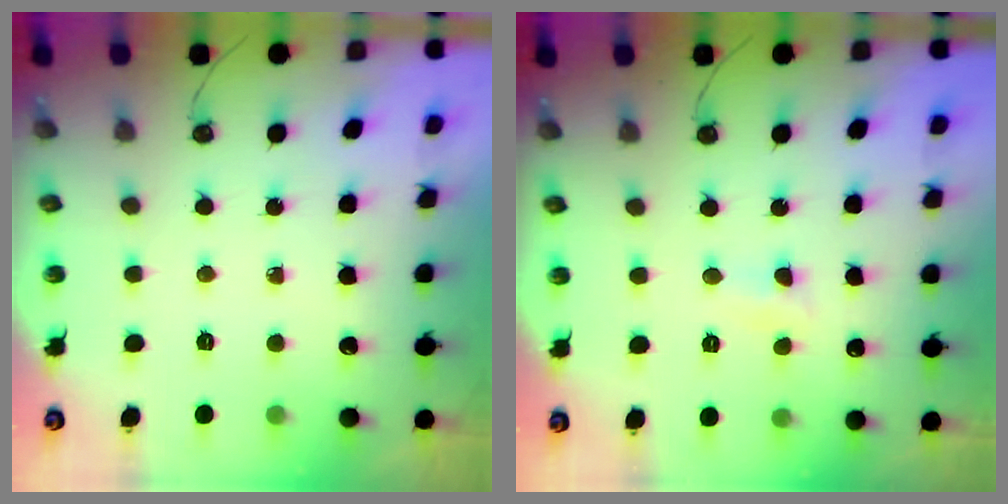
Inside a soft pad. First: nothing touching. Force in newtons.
{"total": 4.1, "press": 4.0, "slide": 0.8}